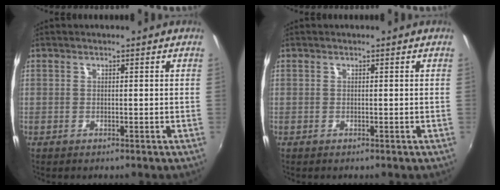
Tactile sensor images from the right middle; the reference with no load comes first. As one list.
[{"total": 0.0}]